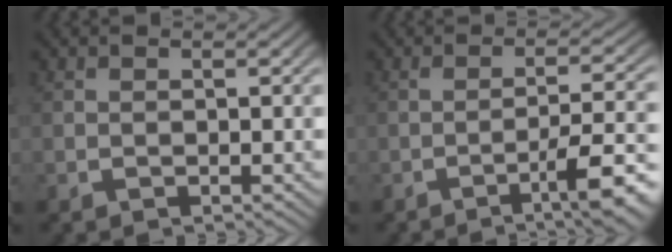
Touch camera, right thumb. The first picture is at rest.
{"total": 6.2, "force": [-2.6, 1.9, 5.3], "torque": [-0.078, -0.004, -0.038]}